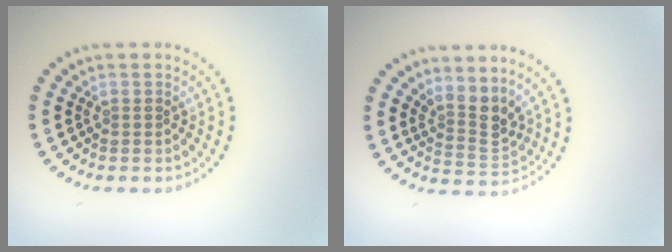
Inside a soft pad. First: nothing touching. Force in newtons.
{"total": 3.0, "press": 2.1, "slide": 2.1}